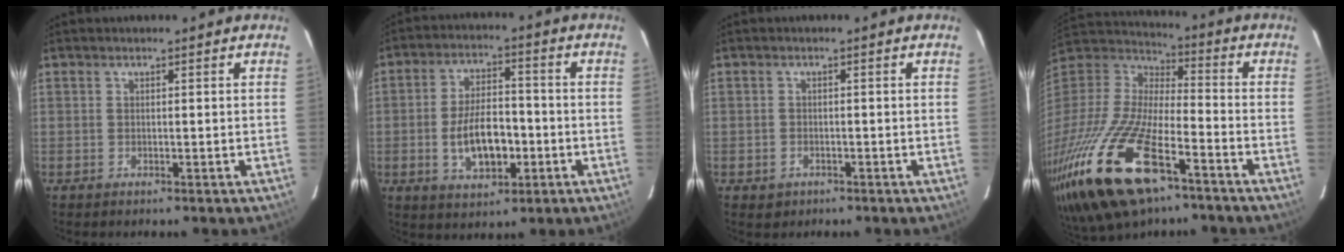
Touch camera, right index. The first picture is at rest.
{"total": 10.5, "force": [-2.7, 5.4, 8.6], "torque": [-0.169, 0.007, -0.035]}
{"total": 2.3, "force": [-1.1, 1.9, 0.6], "torque": [-0.016, 0.001, -0.011]}
{"total": 32.6, "force": [-19.0, 12.4, 23.4], "torque": [-0.510, -0.066, -0.336]}